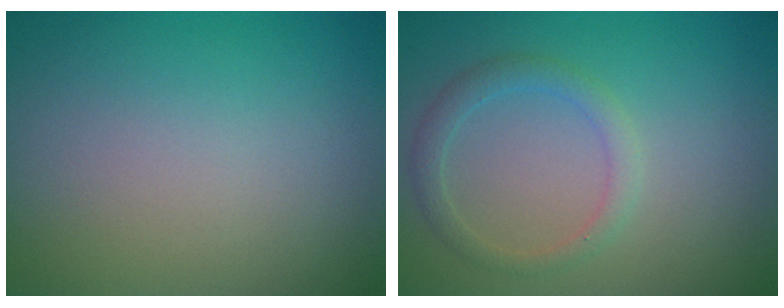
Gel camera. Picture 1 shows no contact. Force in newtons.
{"total": 1.9, "press": 1.9, "slide": 0.1}